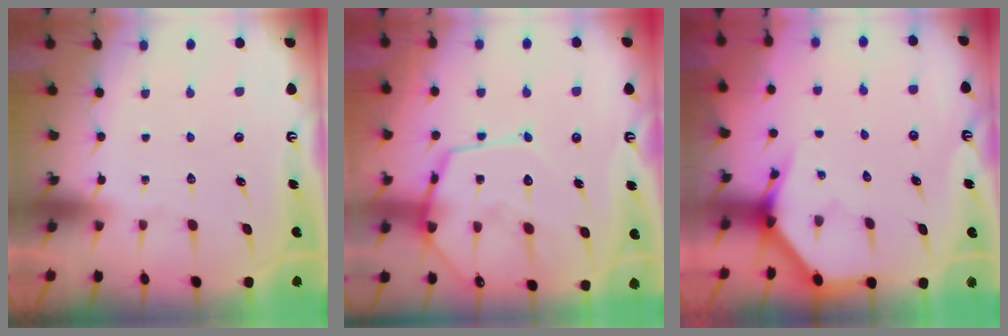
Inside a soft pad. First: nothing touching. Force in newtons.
{"total": 14.7, "press": 14.6, "slide": 1.4}
{"total": 3.7, "press": 3.7, "slide": 0.4}